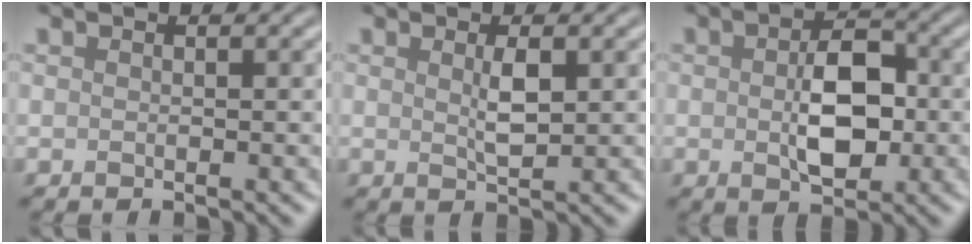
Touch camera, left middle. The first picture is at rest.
{"total": 1.9, "force": [0.6, 0.5, 1.7], "torque": [-0.036, -0.003, 0.012]}
{"total": 5.6, "force": [-0.3, 3.1, 4.6], "torque": [-0.082, -0.002, -0.002]}